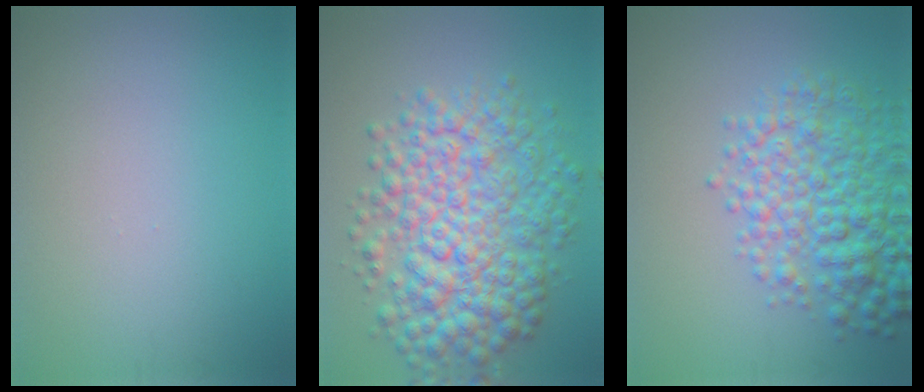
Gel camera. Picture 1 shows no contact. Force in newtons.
{"total": 9.3, "press": 9.3, "slide": 0.1}
{"total": 7.0, "press": 7.0, "slide": 0.2}